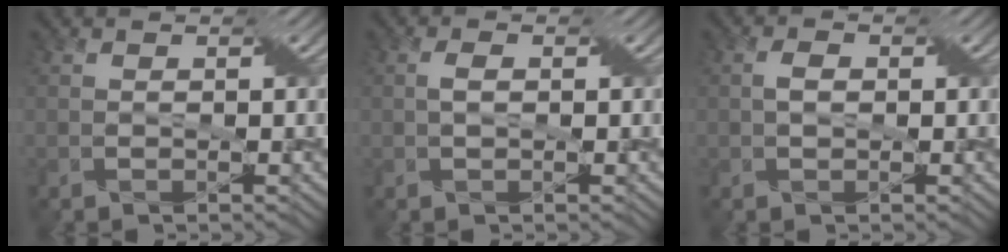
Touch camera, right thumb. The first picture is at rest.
{"total": 1.3, "force": [0.0, 0.7, 1.1], "torque": [-0.023, 0.004, 0.000]}
{"total": 1.6, "force": [0.0, 1.0, 1.2], "torque": [-0.026, 0.004, -0.002]}